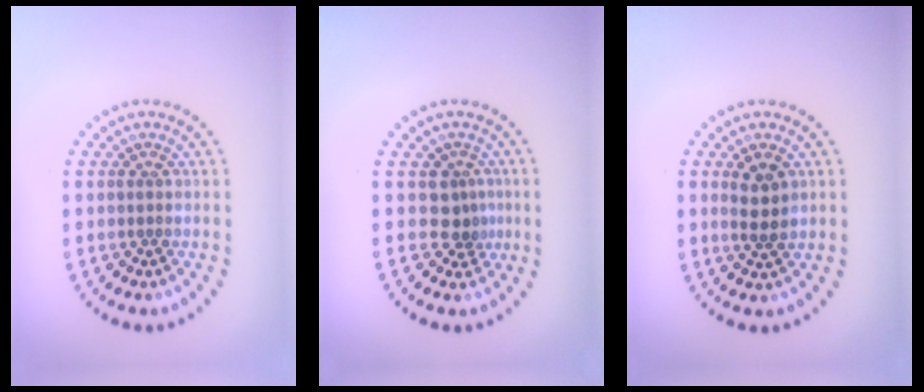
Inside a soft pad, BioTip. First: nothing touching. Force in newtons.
{"total": 2.4, "press": 1.9, "slide": 1.5}
{"total": 2.4, "press": 2.3, "slide": 0.7}